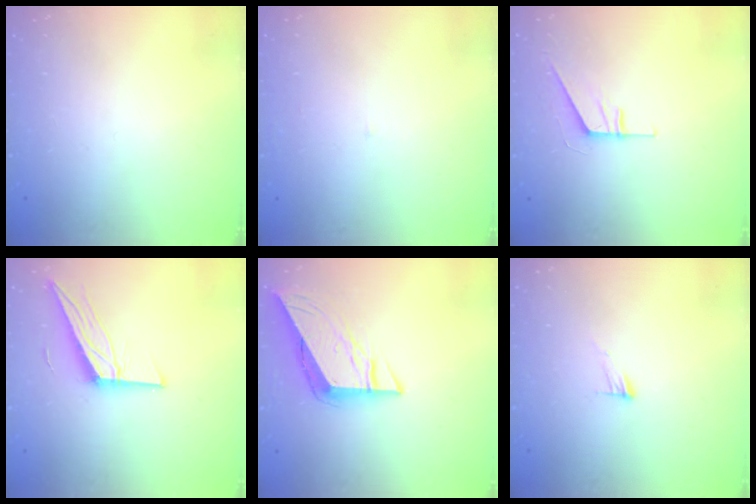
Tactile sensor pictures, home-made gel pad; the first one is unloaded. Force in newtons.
{"total": 2.0, "press": 2.0, "slide": 0.1}
{"total": 5.9, "press": 5.9, "slide": 0.6}
{"total": 12.7, "press": 12.6, "slide": 1.2}
{"total": 9.4, "press": 9.3, "slide": 0.7}
{"total": 5.2, "press": 5.2, "slide": 0.5}